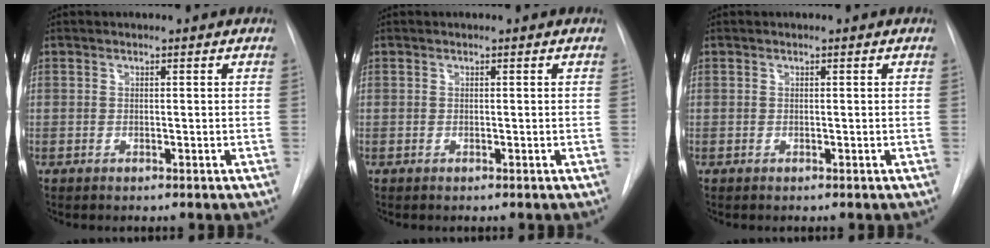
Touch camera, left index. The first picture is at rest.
{"total": 0.0}
{"total": 0.0}